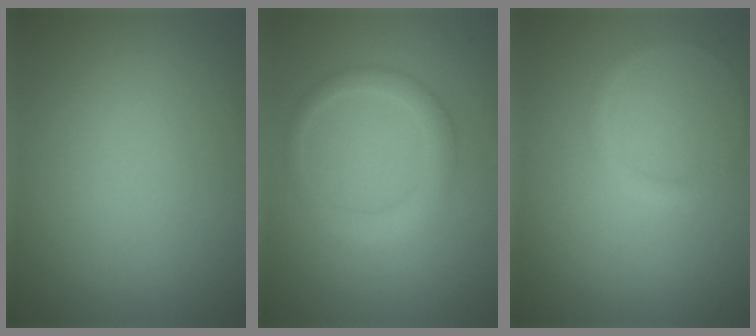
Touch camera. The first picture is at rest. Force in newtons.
{"total": 2.4, "press": 2.4, "slide": 0.2}
{"total": 0.8, "press": 0.8, "slide": 0.0}